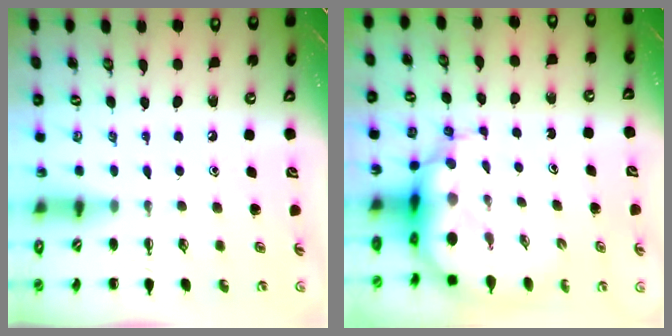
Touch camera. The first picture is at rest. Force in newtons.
{"total": 8.7, "press": 8.4, "slide": 2.2}